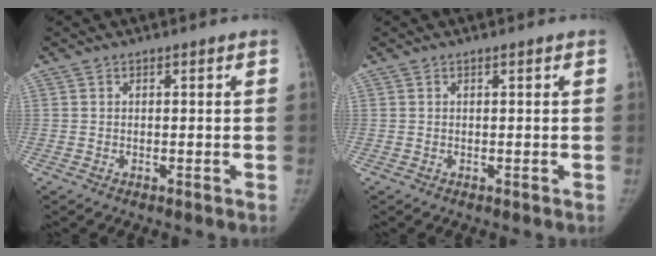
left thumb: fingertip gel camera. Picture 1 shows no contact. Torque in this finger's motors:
{"motor_torque": [0.13, -0.20, 0.14, -0.19, 0.03]}